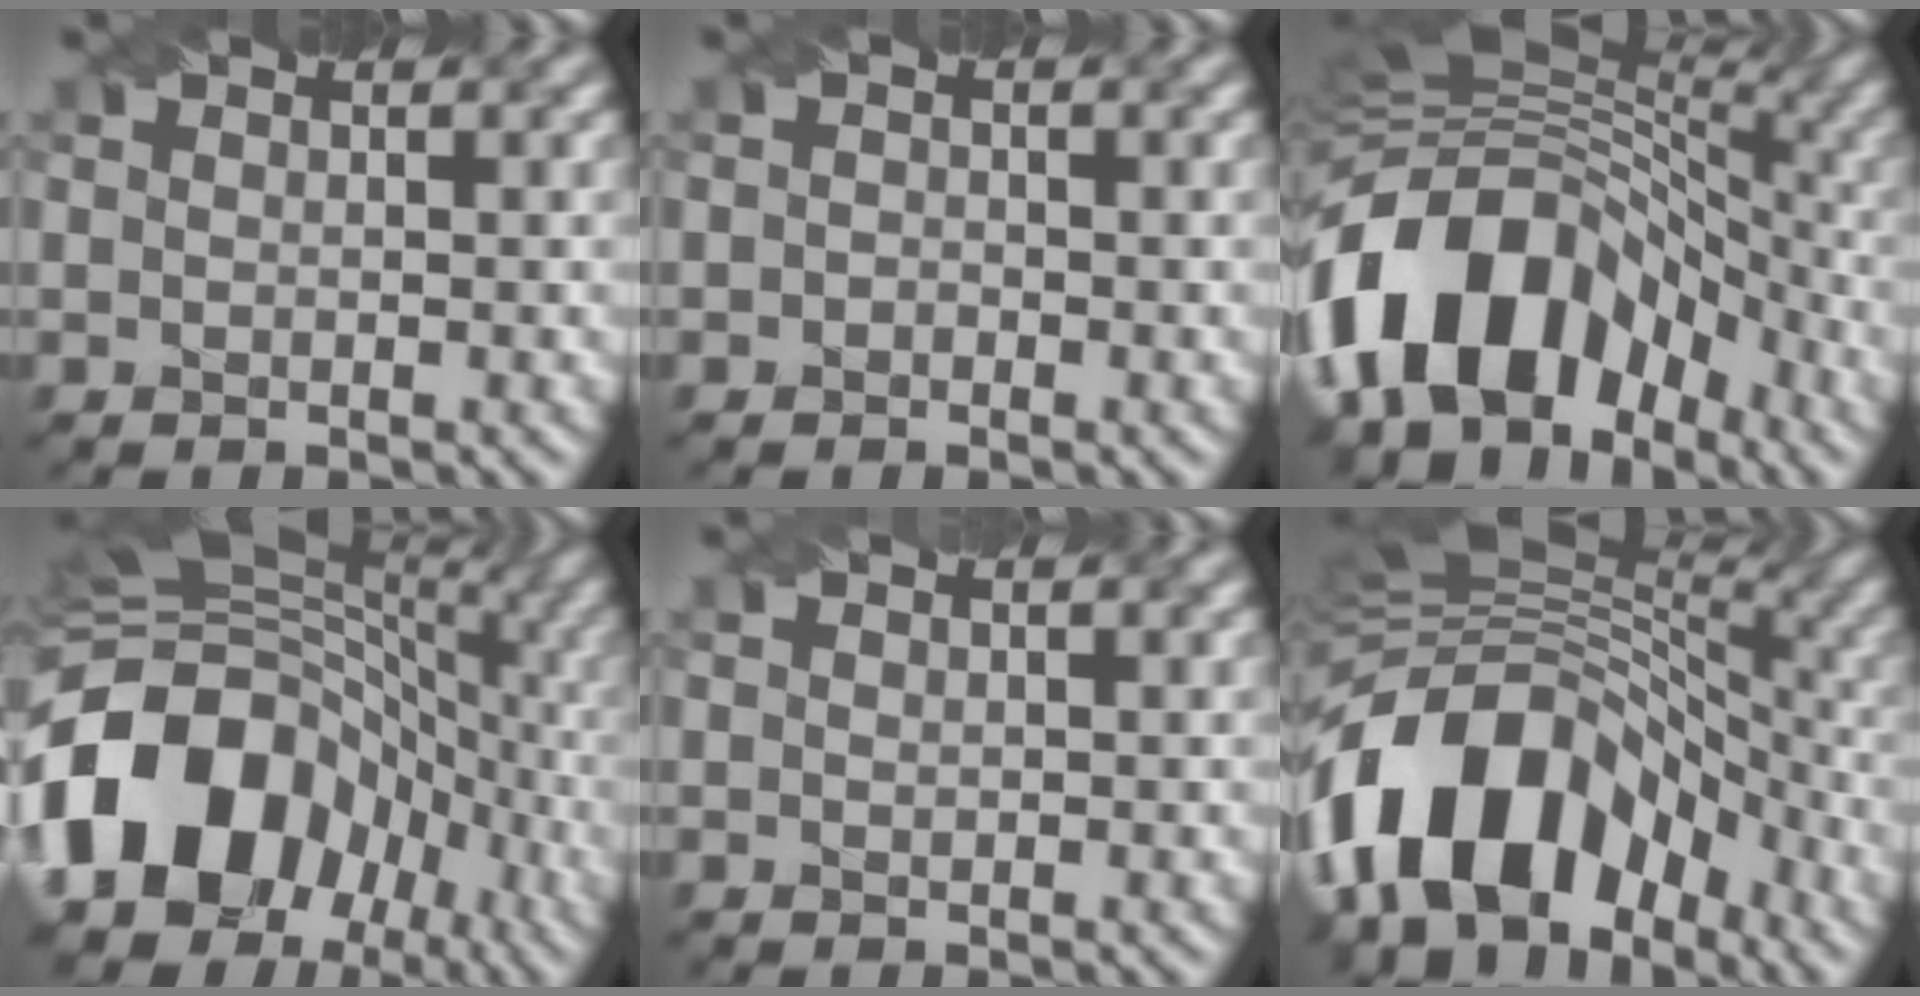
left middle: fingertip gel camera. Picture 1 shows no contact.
{"total": 0.5, "force": [-0.4, 0.3, 0.1], "torque": [0.000, -0.001, -0.011]}
{"total": 14.3, "force": [-6.1, 8.8, 9.5], "torque": [-0.170, 0.030, -0.123]}
{"total": 15.4, "force": [-5.4, 11.4, 8.9], "torque": [-0.171, 0.009, -0.114]}
{"total": 0.0}
{"total": 14.2, "force": [-6.3, 8.3, 9.6], "torque": [-0.169, 0.035, -0.129]}